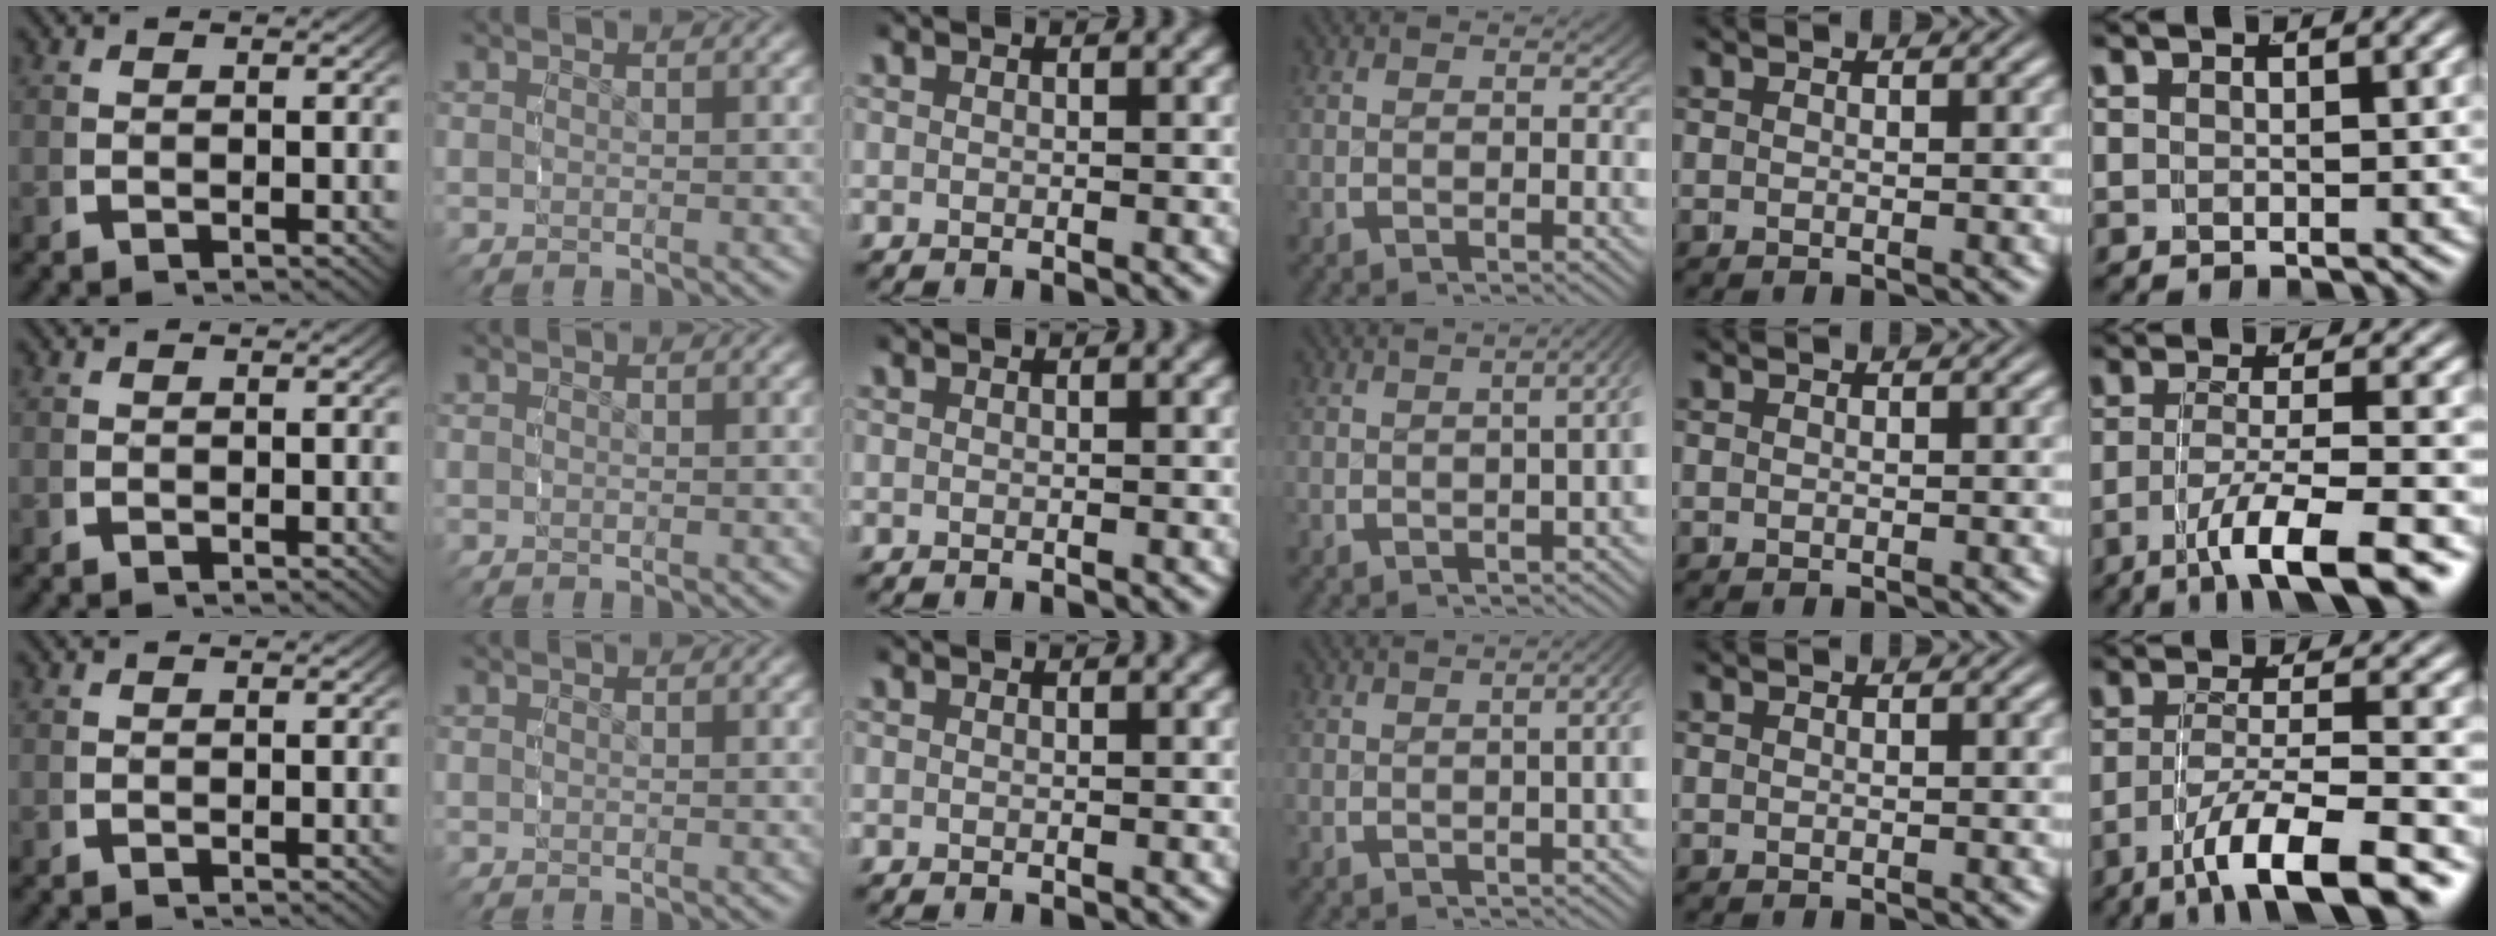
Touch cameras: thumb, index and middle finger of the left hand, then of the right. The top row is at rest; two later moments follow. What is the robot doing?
{"motion": "grasp_and_lifting", "object": "dispenser bottle"}